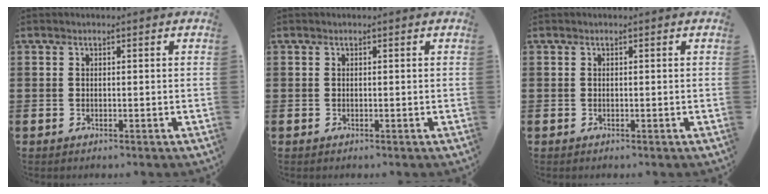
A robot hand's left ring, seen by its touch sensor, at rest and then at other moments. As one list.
[{"total": 0.0}, {"total": 0.0}]